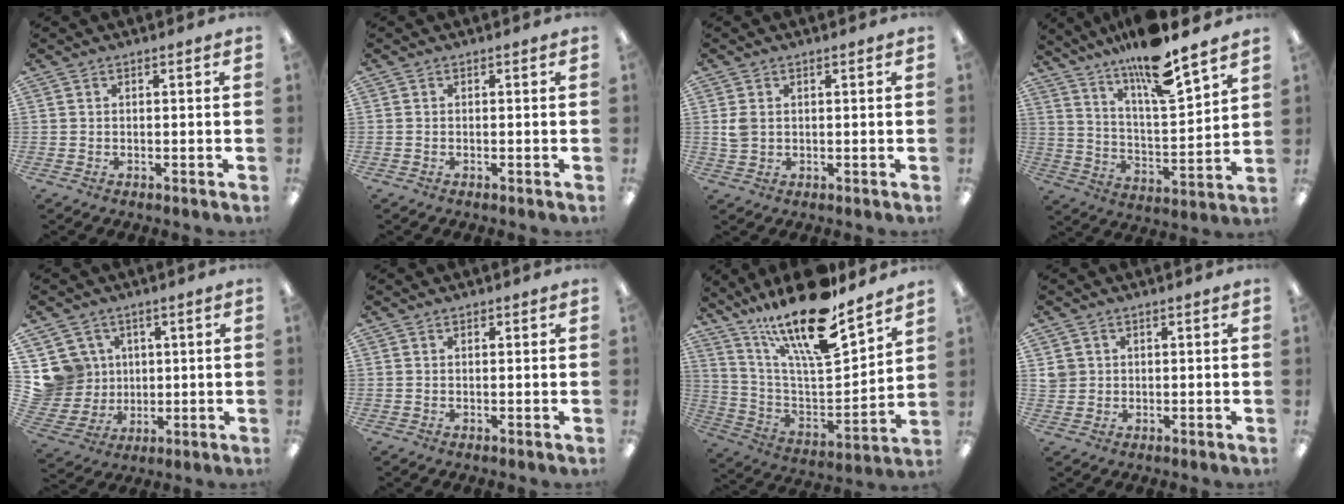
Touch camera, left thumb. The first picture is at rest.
{"total": 0.0}
{"total": 2.9, "force": [0.9, 2.0, 1.8], "torque": [-0.038, 0.003, 0.016]}
{"total": 14.3, "force": [12.1, 1.4, 7.5], "torque": [-0.134, -0.086, 0.201]}
{"total": 10.1, "force": [3.5, 9.4, 1.1], "torque": [-0.051, -0.021, 0.079]}
{"total": 0.7, "force": [0.5, 0.3, 0.3], "torque": [-0.006, 0.002, 0.009]}
{"total": 21.8, "force": [16.7, 5.5, 12.8], "torque": [-0.232, -0.113, 0.283]}
{"total": 2.8, "force": [1.0, 2.6, 0.3], "torque": [-0.006, 0.001, 0.017]}